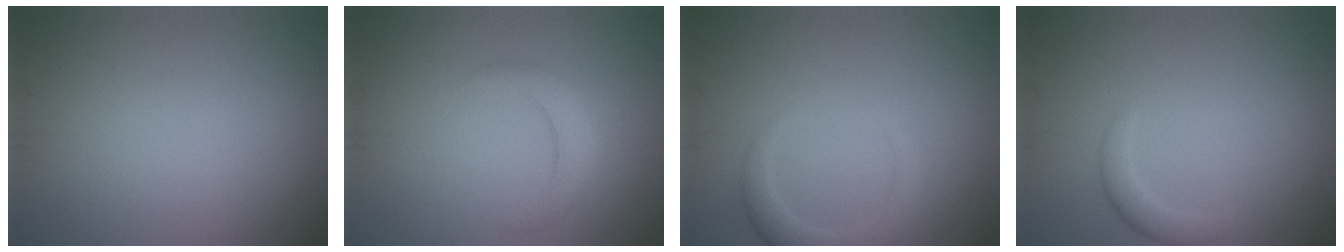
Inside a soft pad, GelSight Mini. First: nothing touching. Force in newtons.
{"total": 2.4, "press": 2.4, "slide": 0.1}
{"total": 2.8, "press": 2.8, "slide": 0.4}
{"total": 1.7, "press": 1.7, "slide": 0.1}